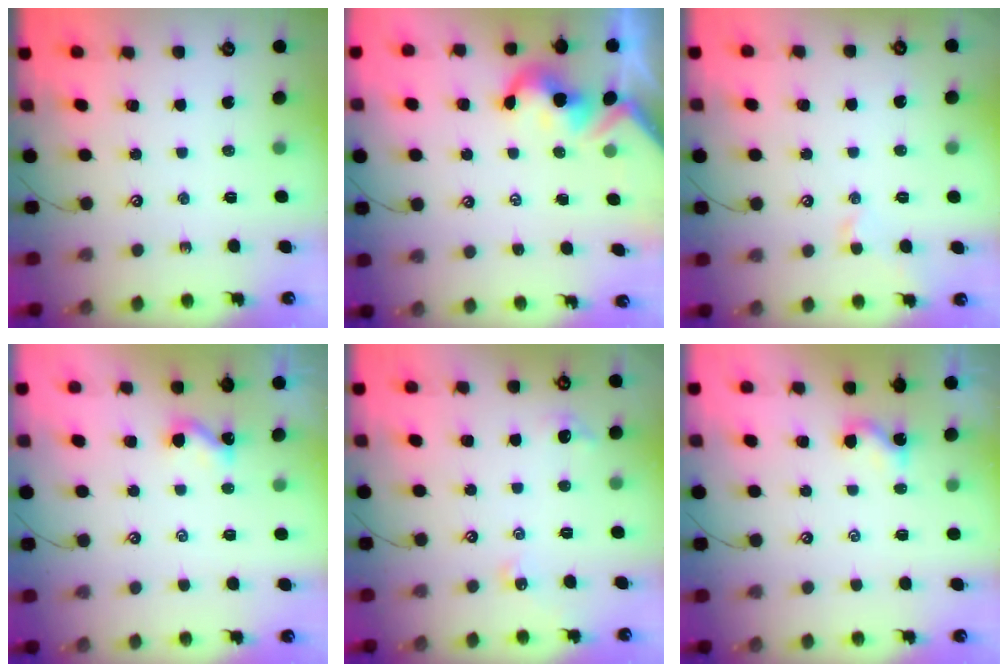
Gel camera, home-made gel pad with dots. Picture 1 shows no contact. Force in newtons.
{"total": 2.4, "press": 2.4, "slide": 0.3}
{"total": 0.7, "press": 0.3, "slide": 0.7}
{"total": 2.5, "press": 2.5, "slide": 0.3}
{"total": 2.7, "press": 2.6, "slide": 0.5}
{"total": 1.8, "press": 1.7, "slide": 0.3}